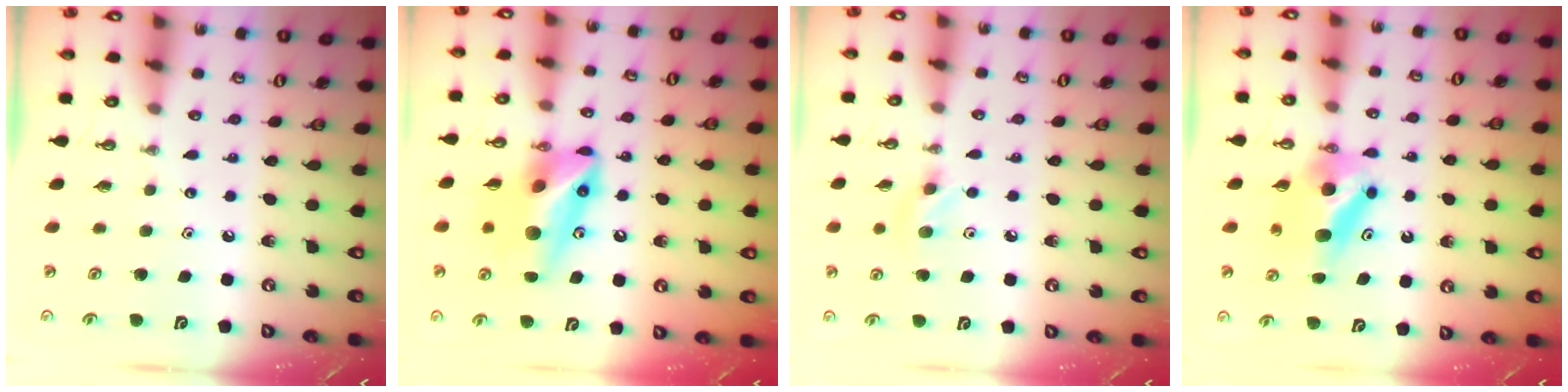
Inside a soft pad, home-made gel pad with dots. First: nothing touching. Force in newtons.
{"total": 11.1, "press": 11.0, "slide": 1.9}
{"total": 7.4, "press": 7.1, "slide": 2.1}
{"total": 6.7, "press": 6.6, "slide": 1.3}